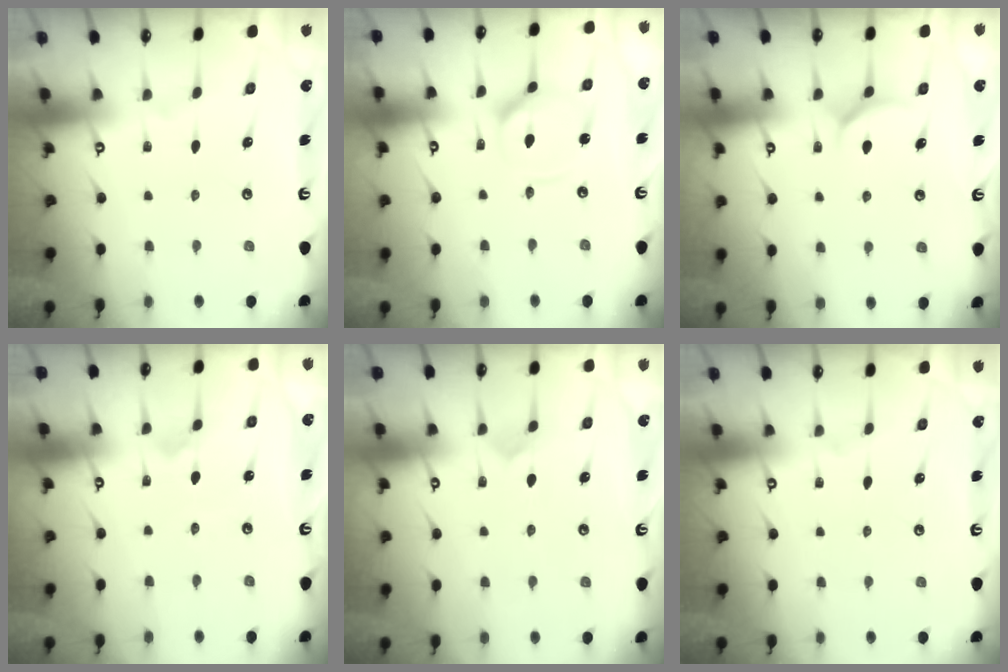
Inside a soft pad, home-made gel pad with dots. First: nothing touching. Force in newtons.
{"total": 9.1, "press": 9.0, "slide": 1.0}
{"total": 6.0, "press": 6.0, "slide": 0.4}
{"total": 1.7, "press": 1.7, "slide": 0.1}
{"total": 4.3, "press": 4.2, "slide": 0.6}
{"total": 0.0}